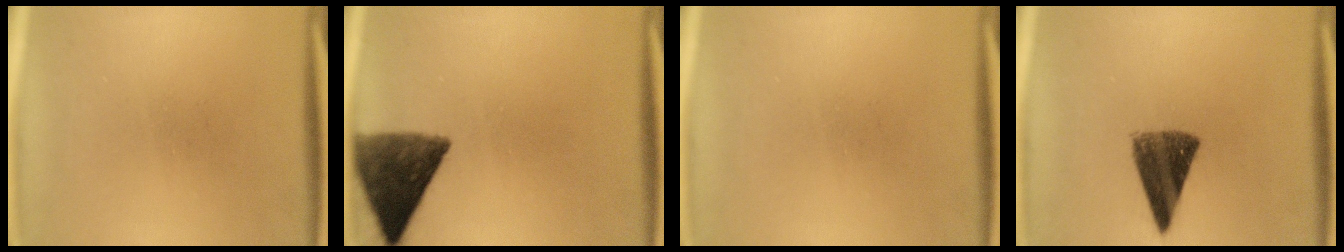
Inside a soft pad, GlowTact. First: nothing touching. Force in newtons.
{"total": 10.7}
{"total": 0.0}
{"total": 9.6}